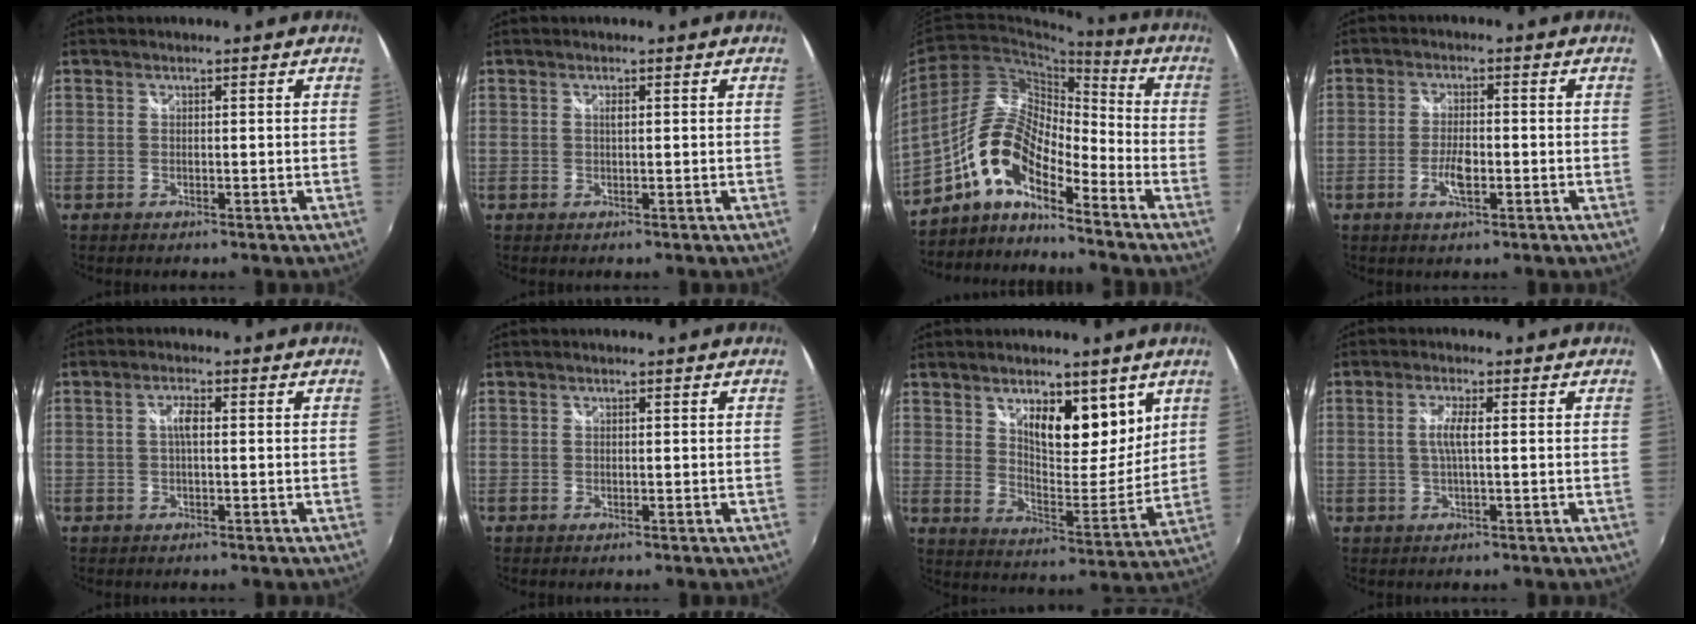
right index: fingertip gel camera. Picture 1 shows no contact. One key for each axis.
{"total": 0.7, "fx": 0.2, "fy": 0.2, "fz": 0.6, "tx": -0.011, "ty": 0.001, "tz": 0.001}
{"total": 11.9, "fx": -7.2, "fy": 4.2, "fz": 8.4, "tx": -0.166, "ty": 0.015, "tz": -0.148}
{"total": 4.6, "fx": -1.5, "fy": 1.8, "fz": 4.0, "tx": -0.083, "ty": -0.002, "tz": -0.029}
{"total": 2.3, "fx": 0.0, "fy": 0.7, "fz": 2.2, "tx": -0.041, "ty": 0.006, "tz": -0.001}
{"total": 0.0}
{"total": 12.9, "fx": 7.1, "fy": 6.1, "fz": 9.0, "tx": -0.118, "ty": -0.009, "tz": 0.118}
{"total": 3.1, "fx": 0.0, "fy": 0.1, "fz": 3.1, "tx": -0.061, "ty": 0.000, "tz": -0.001}